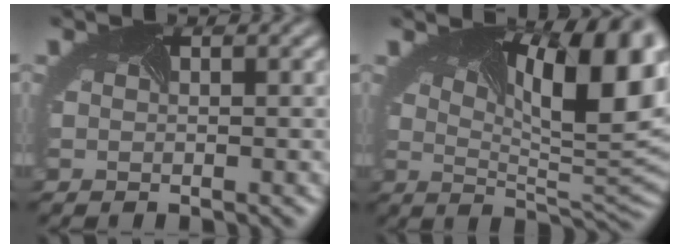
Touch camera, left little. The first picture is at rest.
{"total": 14.0, "force": [4.8, 5.0, 12.1], "torque": [-0.146, 0.025, 0.071]}